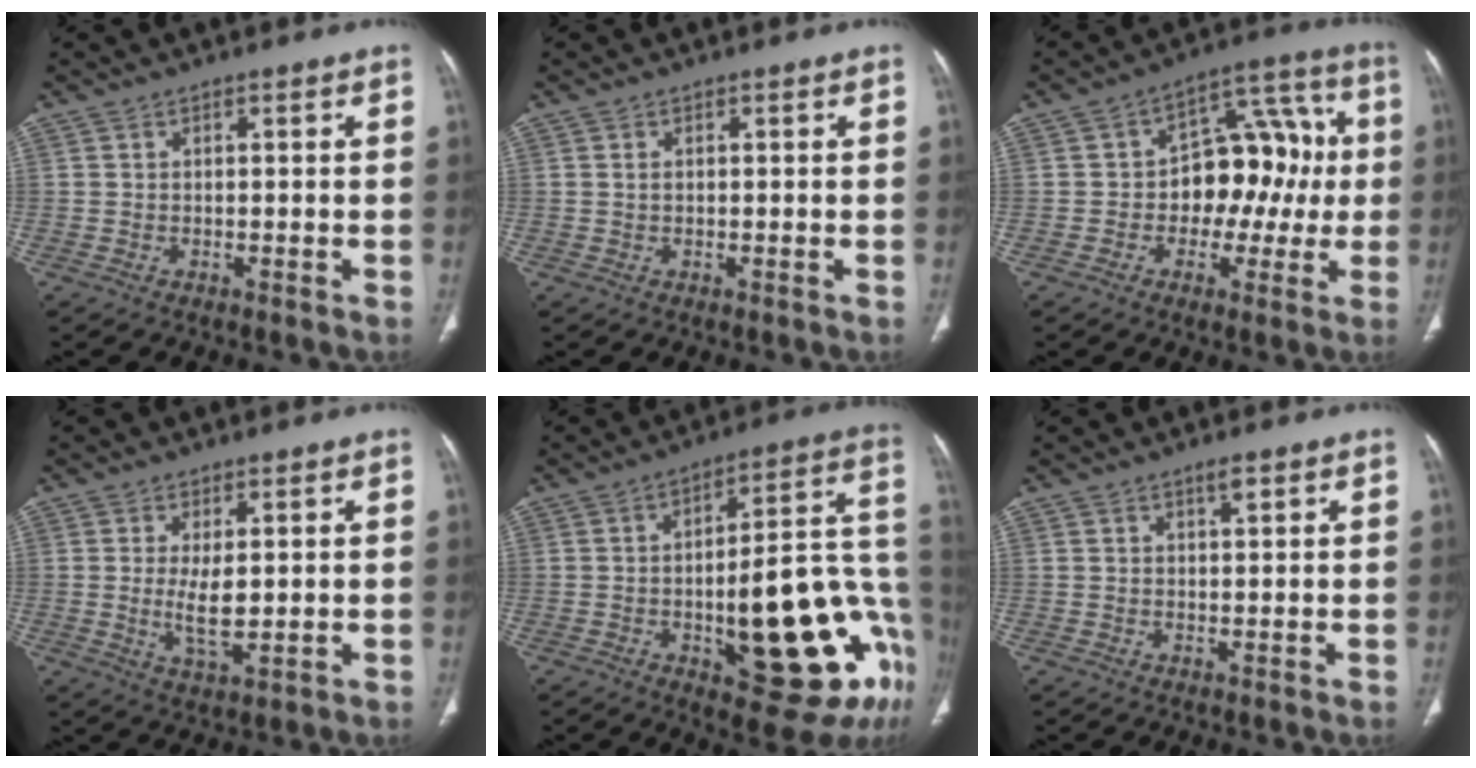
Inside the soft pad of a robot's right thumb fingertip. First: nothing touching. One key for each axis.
{"total": 0.6, "fx": 0.1, "fy": 0.4, "fz": 0.5, "tx": -0.012, "ty": 0.002, "tz": 0.004}
{"total": 14.1, "fx": -0.6, "fy": 9.6, "fz": 10.3, "tx": -0.088, "ty": 0.051, "tz": -0.012}
{"total": 6.0, "fx": 0.3, "fy": 2.5, "fz": 5.4, "tx": -0.097, "ty": -0.015, "tz": 0.010}
{"total": 27.3, "fx": -7.3, "fy": 9.3, "fz": 24.6, "tx": -0.263, "ty": 0.026, "tz": -0.084}
{"total": 1.6, "fx": 1.0, "fy": 0.3, "fz": 1.3, "tx": -0.018, "ty": -0.006, "tz": 0.015}